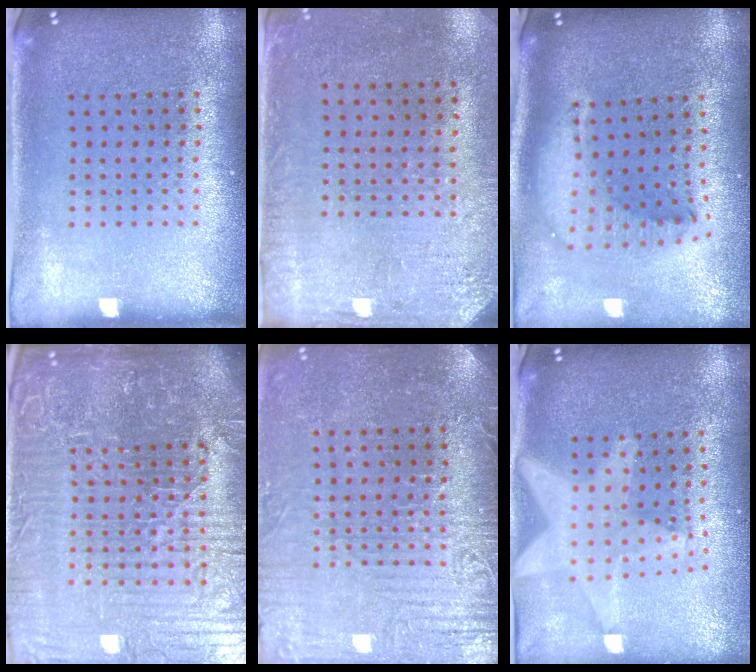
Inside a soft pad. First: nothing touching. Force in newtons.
{"total": 3.2, "press": 2.6, "slide": 2.0}
{"total": 2.2, "press": 1.7, "slide": 1.4}
{"total": 8.0, "press": 7.1, "slide": 3.6}
{"total": 3.8, "press": 3.6, "slide": 1.2}
{"total": 2.1, "press": 1.7, "slide": 1.1}